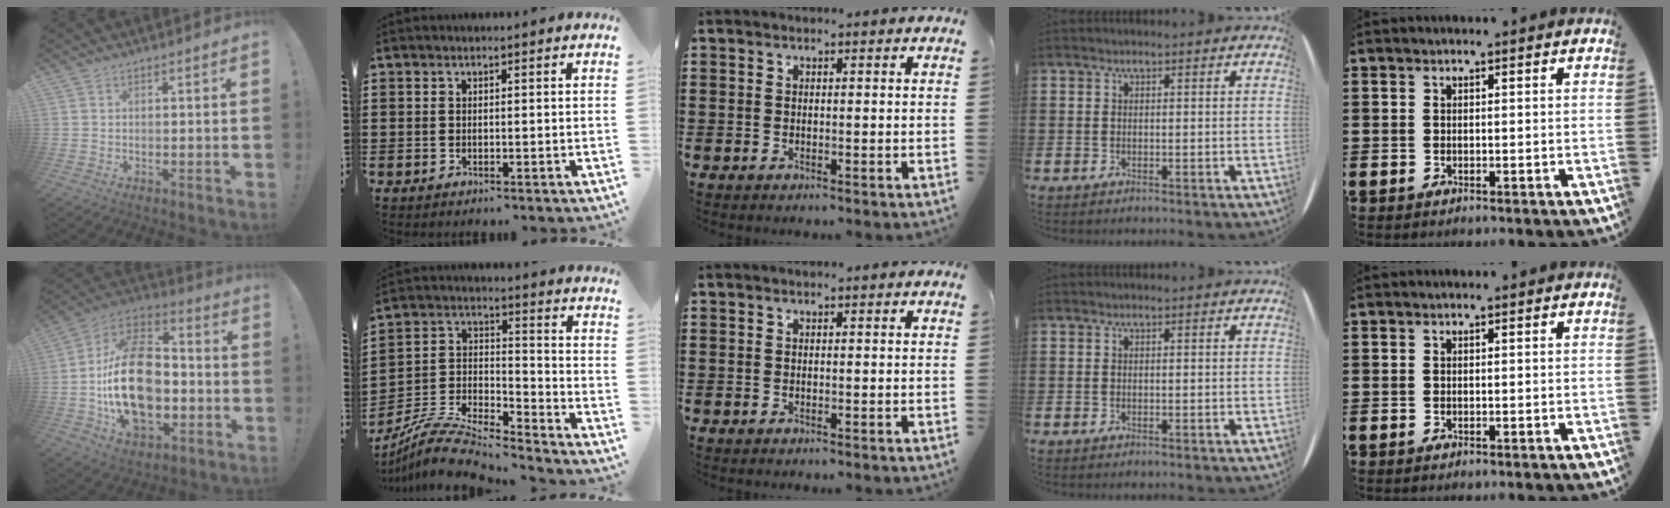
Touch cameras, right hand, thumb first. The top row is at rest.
{"thumb": {"total": 26.7, "force": [-3.8, 17.3, 20.0], "torque": [-0.356, 0.030, -0.050]}, "index": {"total": 8.9, "force": [-8.3, 1.1, 2.9], "torque": [-0.066, 0.004, -0.170]}}